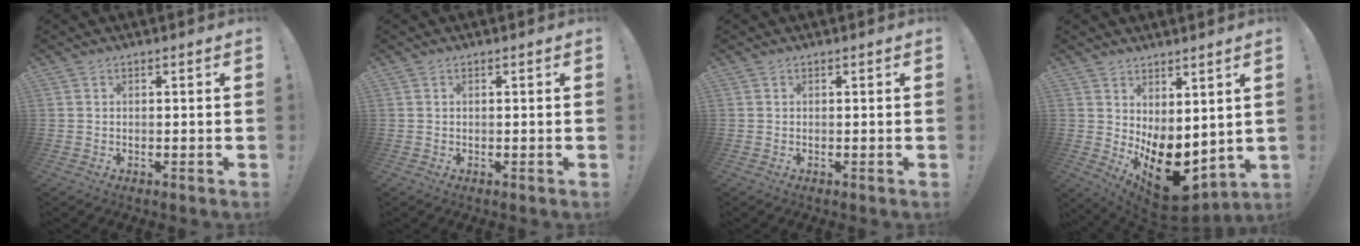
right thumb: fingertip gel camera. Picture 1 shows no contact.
{"total": 0.0}
{"total": 0.0}
{"total": 13.7, "force": [-3.8, 8.0, 10.5], "torque": [-0.133, 0.015, -0.040]}